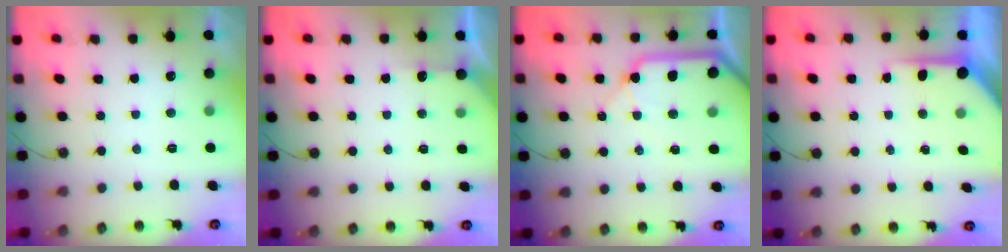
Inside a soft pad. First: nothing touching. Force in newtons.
{"total": 2.7, "press": 2.7, "slide": 0.2}
{"total": 12.7, "press": 12.6, "slide": 1.8}
{"total": 7.1, "press": 7.1, "slide": 0.5}